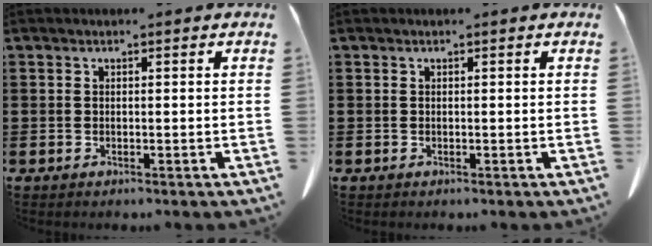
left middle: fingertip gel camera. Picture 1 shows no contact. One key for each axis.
{"total": 0.0}